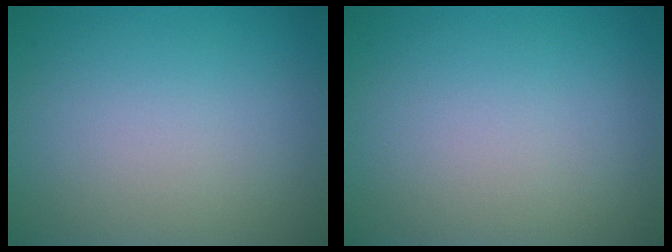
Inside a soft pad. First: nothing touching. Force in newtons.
{"total": 0.0}